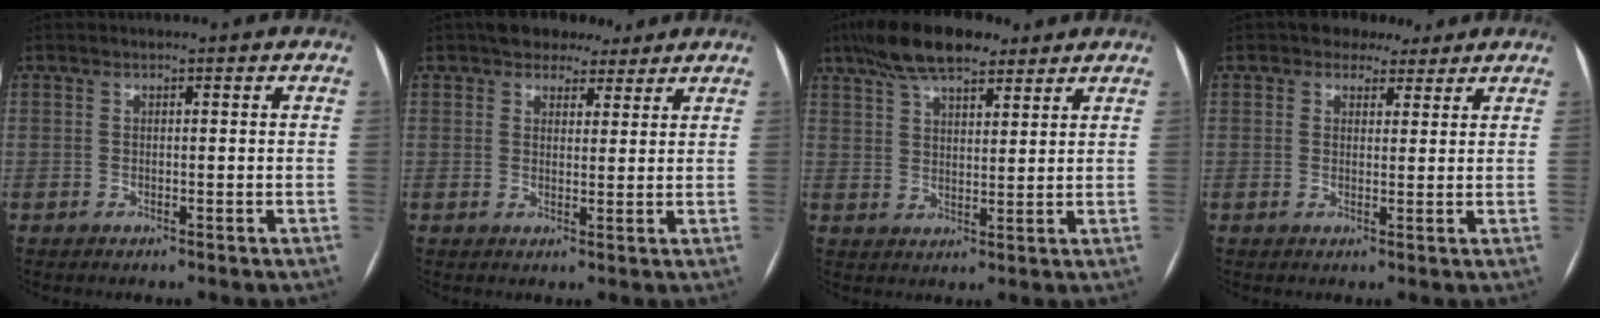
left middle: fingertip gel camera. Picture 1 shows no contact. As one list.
[{"total": 6.0, "force": [4.6, 3.3, 1.9], "torque": [-0.021, 0.016, 0.070]}, {"total": 11.4, "force": [8.3, 3.8, 6.8], "torque": [-0.131, 0.029, 0.146]}, {"total": 4.1, "force": [2.9, 2.7, 1.1], "torque": [-0.011, 0.013, 0.041]}]